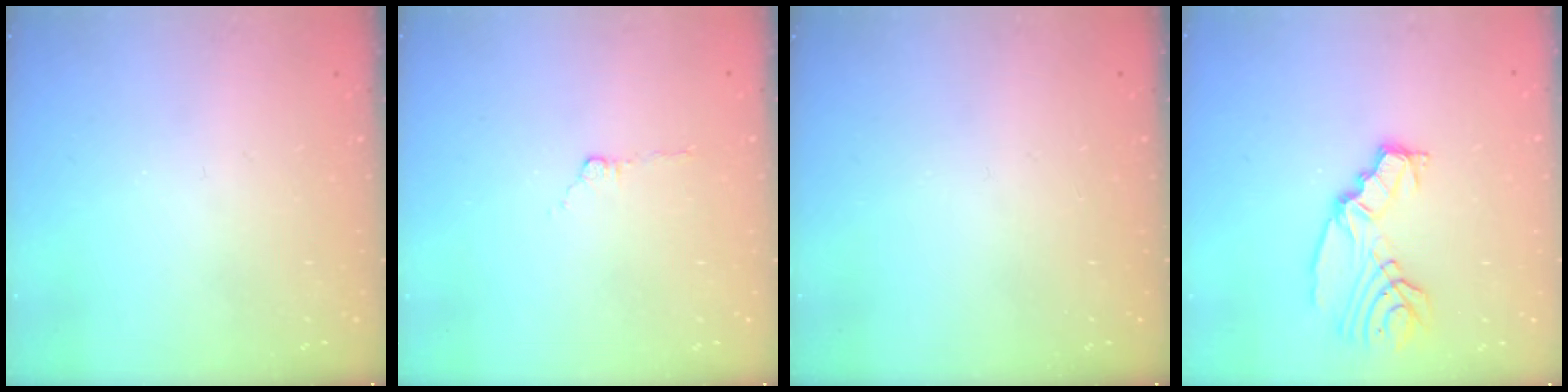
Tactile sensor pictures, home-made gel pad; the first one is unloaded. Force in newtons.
{"total": 4.5, "press": 4.5, "slide": 0.6}
{"total": 0.0}
{"total": 9.4, "press": 9.4, "slide": 0.7}